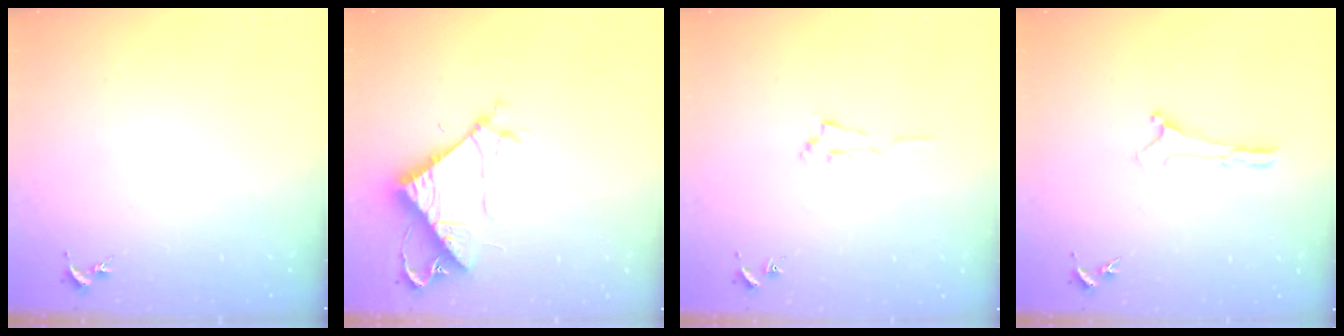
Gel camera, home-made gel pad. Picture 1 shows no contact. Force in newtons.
{"total": 9.7, "press": 9.7, "slide": 0.8}
{"total": 1.4, "press": 1.4, "slide": 0.2}
{"total": 0.0}